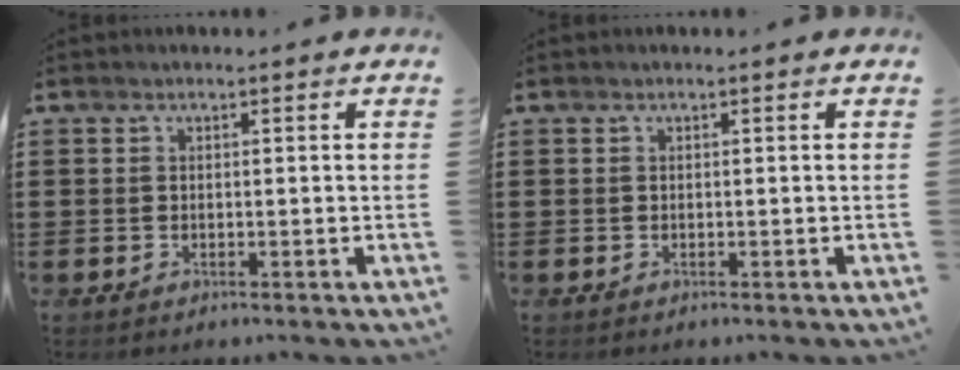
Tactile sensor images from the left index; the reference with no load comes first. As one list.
[{"total": 0.0}]